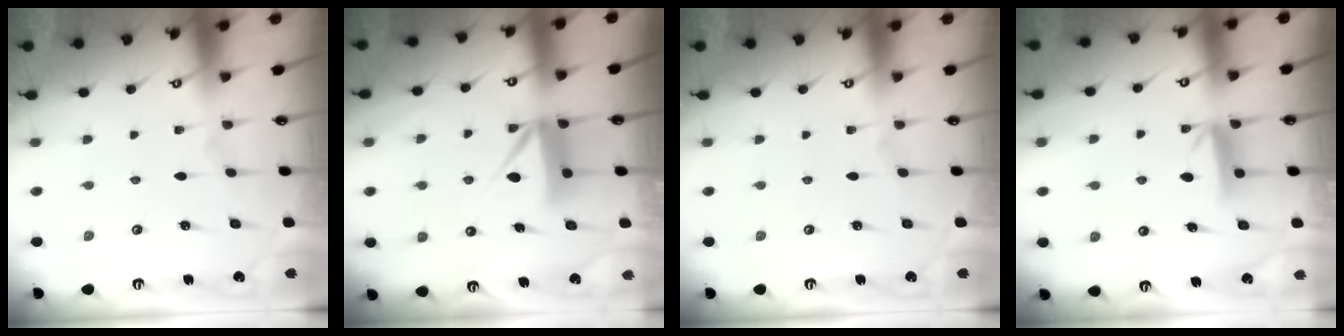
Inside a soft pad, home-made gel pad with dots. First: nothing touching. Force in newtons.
{"total": 9.3, "press": 9.3, "slide": 0.6}
{"total": 0.0}
{"total": 6.2, "press": 6.2, "slide": 0.6}